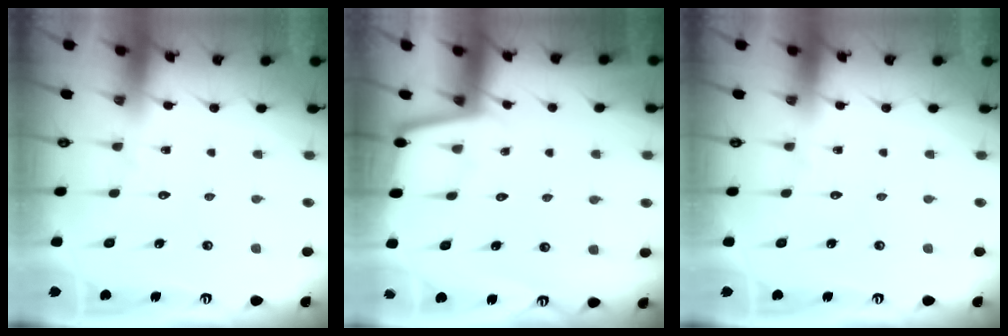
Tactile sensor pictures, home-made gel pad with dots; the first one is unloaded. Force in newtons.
{"total": 1.7, "press": 1.7, "slide": 0.3}
{"total": 0.0}